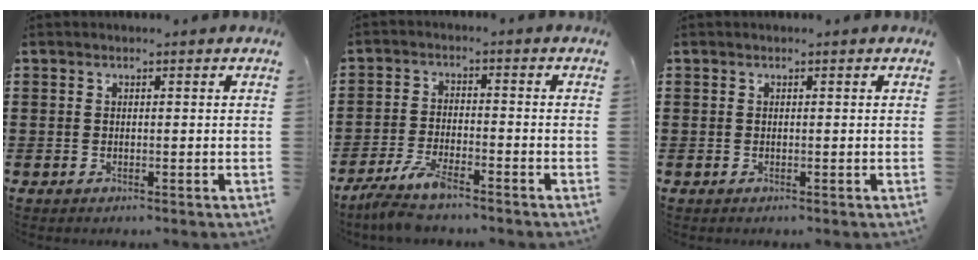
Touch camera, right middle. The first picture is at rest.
{"total": 5.3, "force": [-4.4, 0.5, 2.8], "torque": [-0.072, -0.014, -0.089]}
{"total": 0.0}